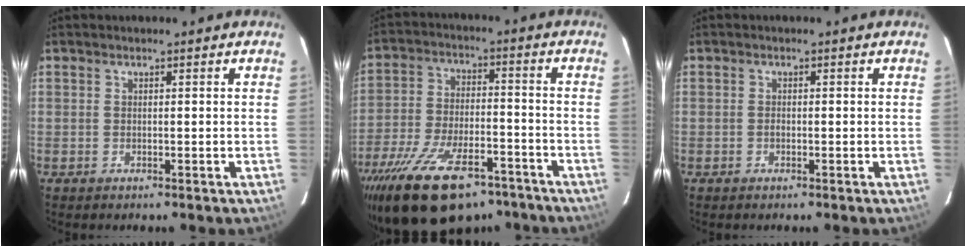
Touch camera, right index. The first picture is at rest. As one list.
[{"total": 22.3, "force": [-15.8, 9.4, 12.6], "torque": [-0.249, -0.025, -0.247]}, {"total": 0.6, "force": [-0.3, 0.5, 0.3], "torque": [-0.005, 0.002, -0.006]}]